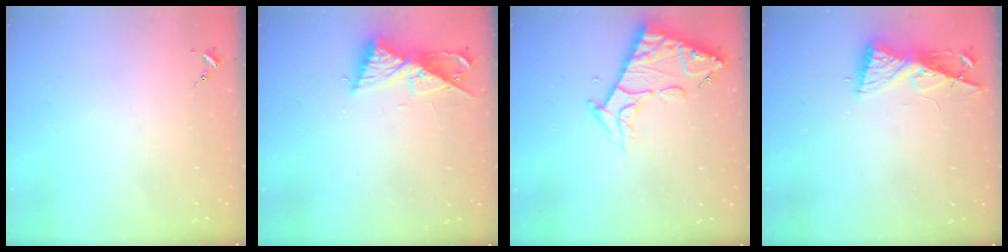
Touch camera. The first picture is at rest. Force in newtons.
{"total": 9.7, "press": 9.7, "slide": 0.6}
{"total": 12.5, "press": 12.5, "slide": 1.3}
{"total": 8.4, "press": 8.4, "slide": 0.8}